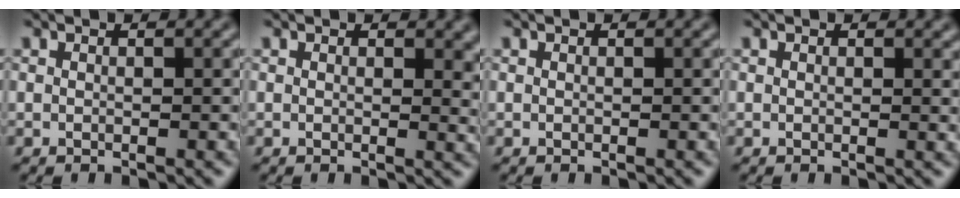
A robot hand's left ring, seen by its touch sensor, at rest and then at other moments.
{"total": 2.2, "force": [0.6, 1.2, 1.8], "torque": [-0.017, -0.003, 0.007]}
{"total": 0.0}
{"total": 0.6, "force": [0.3, 0.2, 0.6], "torque": [-0.008, -0.002, 0.004]}